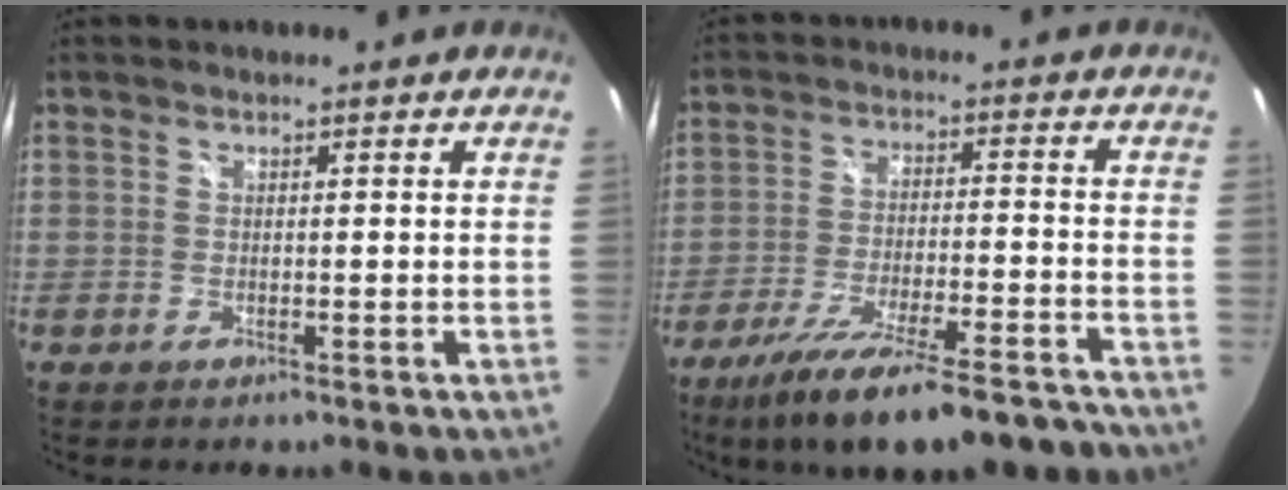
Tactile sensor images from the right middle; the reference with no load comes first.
{"total": 19.0, "force": [-15.1, 4.1, 10.9], "torque": [-0.202, -0.039, -0.232]}